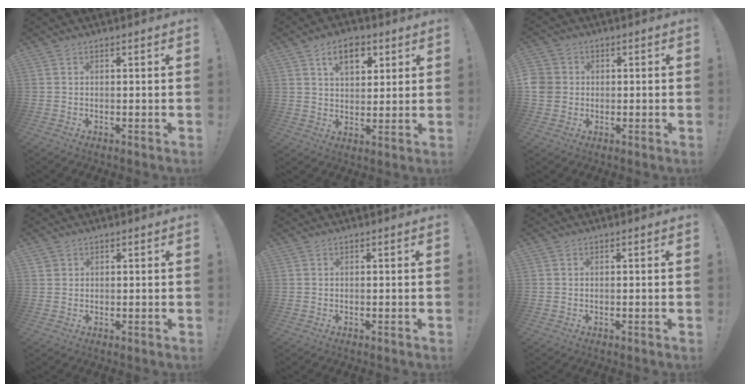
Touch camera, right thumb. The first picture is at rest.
{"total": 9.6, "force": [4.9, 5.9, 5.8], "torque": [-0.081, -0.012, 0.087]}
{"total": 5.3, "force": [-0.3, 5.0, 1.8], "torque": [-0.044, 0.008, -0.004]}
{"total": 1.4, "force": [0.9, 1.1, 0.2], "torque": [-0.005, -0.002, 0.018]}
{"total": 0.0}
{"total": 0.0}